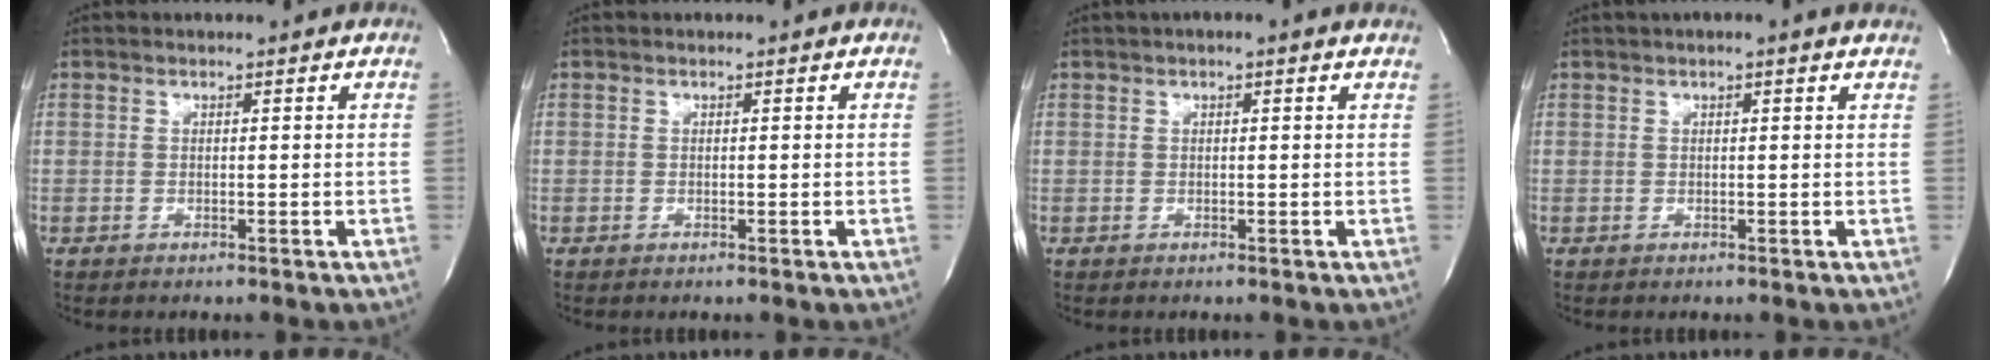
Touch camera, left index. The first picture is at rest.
{"total": 0.0}
{"total": 1.5, "force": [0.6, 0.2, 1.4], "torque": [-0.024, 0.008, 0.002]}
{"total": 2.0, "force": [1.1, 0.2, 1.7], "torque": [-0.026, 0.012, 0.010]}